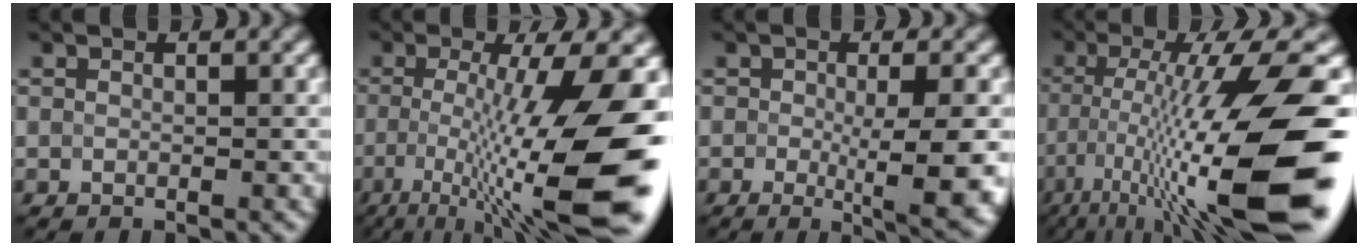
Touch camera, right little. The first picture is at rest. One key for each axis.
{"total": 13.0, "fx": -3.0, "fy": 2.8, "fz": 12.4, "tx": -0.190, "ty": -0.006, "tz": -0.045}
{"total": 6.6, "fx": -1.6, "fy": 1.5, "fz": 6.2, "tx": -0.087, "ty": -0.005, "tz": -0.018}
{"total": 14.4, "fx": -4.8, "fy": 3.2, "fz": 13.2, "tx": -0.217, "ty": 0.008, "tz": -0.075}